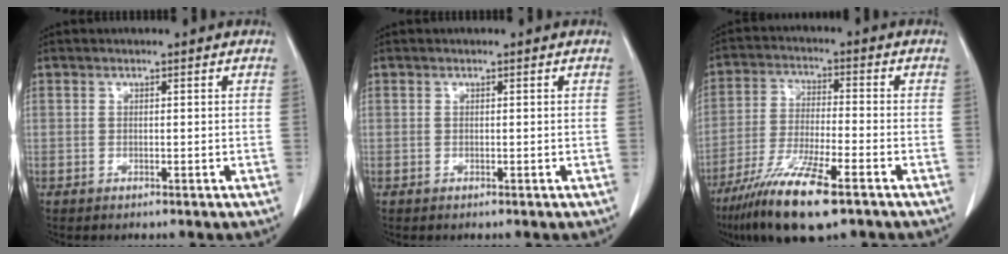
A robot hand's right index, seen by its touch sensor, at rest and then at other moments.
{"total": 0.0}
{"total": 13.1, "force": [-8.3, 1.7, 9.9], "torque": [-0.193, -0.032, -0.148]}